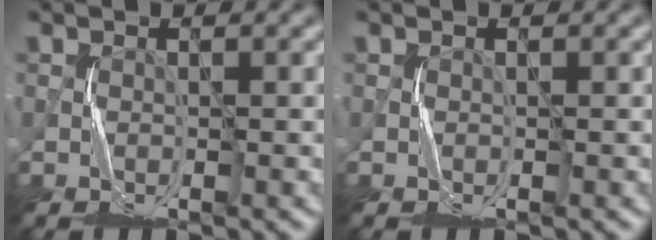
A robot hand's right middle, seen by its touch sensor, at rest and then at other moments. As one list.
[{"total": 0.0}]